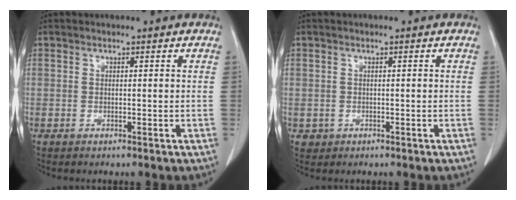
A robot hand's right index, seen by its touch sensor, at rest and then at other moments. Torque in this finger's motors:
{"motor_torque": [-0.29, 0.14, -0.94, -0.21]}